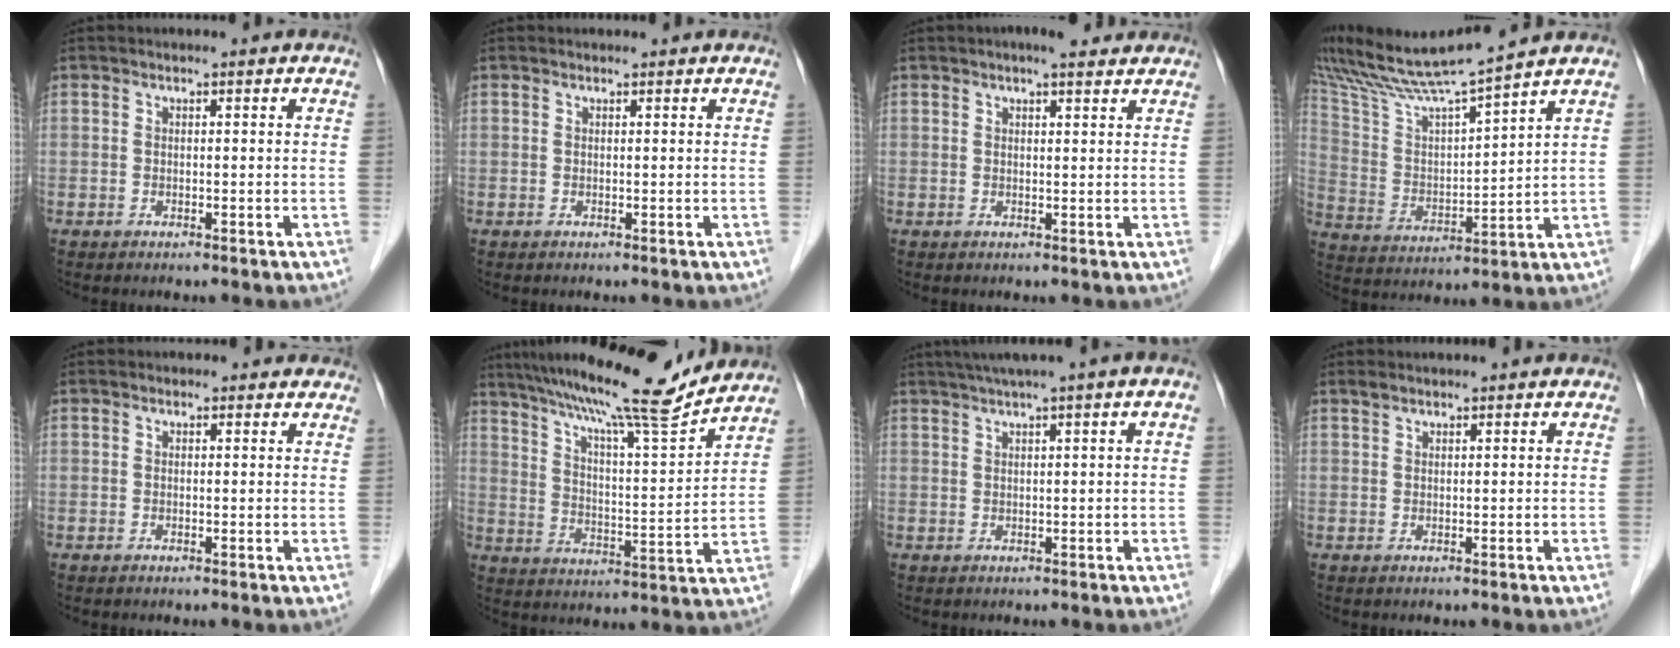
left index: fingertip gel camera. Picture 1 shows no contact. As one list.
[{"total": 0.8, "force": [0.8, 0.1, 0.3], "torque": [-0.010, 0.012, 0.014]}, {"total": 4.4, "force": [3.4, 1.0, 2.5], "torque": [-0.035, 0.019, 0.047]}, {"total": 11.7, "force": [10.8, -1.8, 4.1], "torque": [-0.089, 0.002, 0.207]}, {"total": 2.3, "force": [1.9, 1.1, 0.5], "torque": [-0.002, 0.009, 0.013]}, {"total": 17.4, "force": [15.3, -0.4, 8.4], "torque": [-0.142, -0.003, 0.235]}, {"total": 5.6, "force": [3.4, -0.8, 4.5], "torque": [-0.074, 0.026, 0.056]}, {"total": 1.0, "force": [1.0, 0.1, 0.3], "torque": [-0.010, 0.008, 0.024]}]